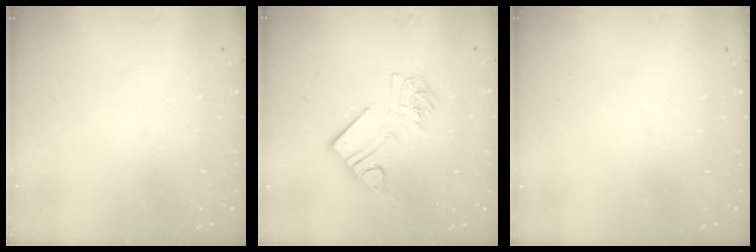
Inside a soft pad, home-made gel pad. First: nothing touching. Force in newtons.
{"total": 11.2, "press": 11.2, "slide": 0.9}
{"total": 0.0}